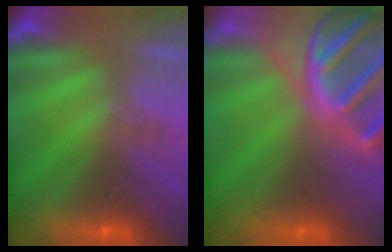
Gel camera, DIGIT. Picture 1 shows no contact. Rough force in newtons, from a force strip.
{"total": 6.9}